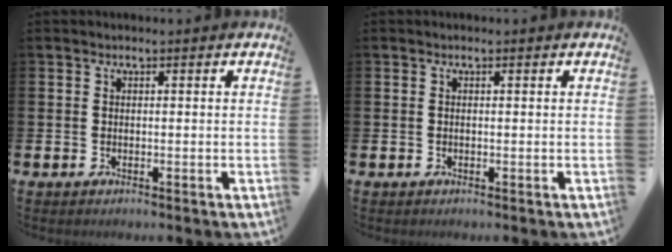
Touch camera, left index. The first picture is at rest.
{"total": 0.0}